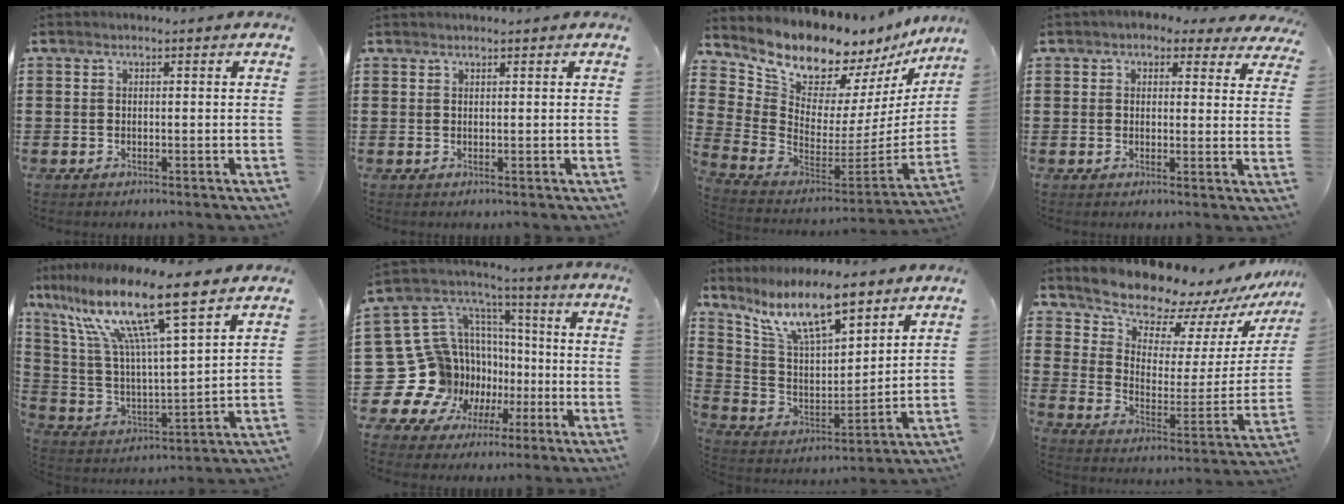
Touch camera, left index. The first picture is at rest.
{"total": 0.6, "force": [0.6, 0.0, 0.2], "torque": [-0.006, -0.002, 0.013]}
{"total": 10.3, "force": [9.7, 3.1, 1.8], "torque": [-0.087, -0.091, 0.172]}
{"total": 3.0, "force": [2.3, 1.6, 1.2], "torque": [-0.025, -0.001, 0.040]}
{"total": 13.5, "force": [9.6, 1.0, 9.5], "torque": [-0.221, -0.059, 0.155]}
{"total": 17.8, "force": [-3.0, 16.4, 6.5], "torque": [-0.191, -0.020, -0.001]}
{"total": 11.5, "force": [8.8, 2.9, 6.8], "torque": [-0.157, -0.028, 0.161]}
{"total": 9.8, "force": [9.4, 2.3, 1.5], "torque": [-0.060, -0.084, 0.166]}